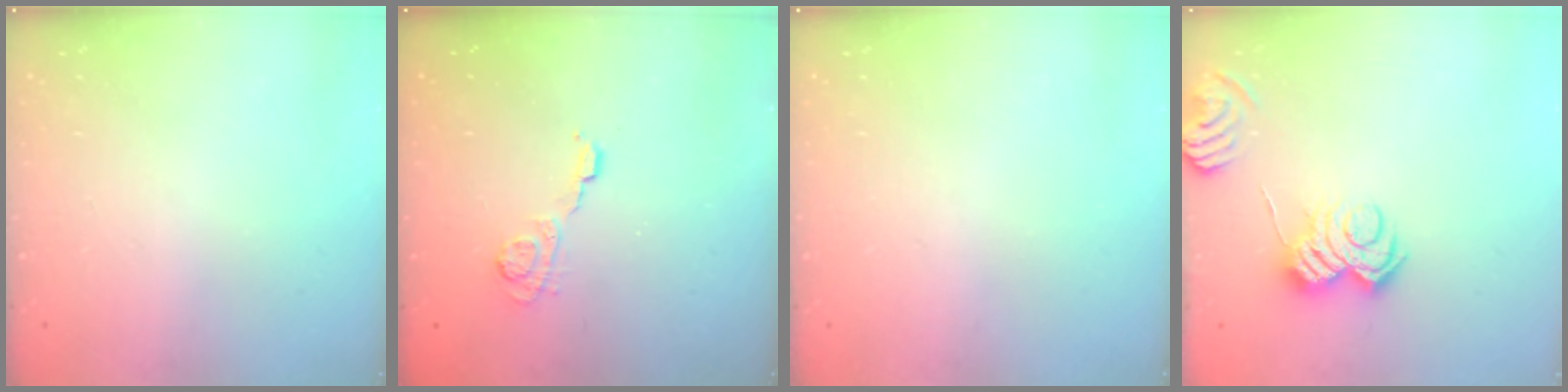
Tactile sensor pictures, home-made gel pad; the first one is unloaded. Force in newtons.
{"total": 4.9, "press": 4.9, "slide": 0.3}
{"total": 0.0}
{"total": 9.7, "press": 9.6, "slide": 0.8}